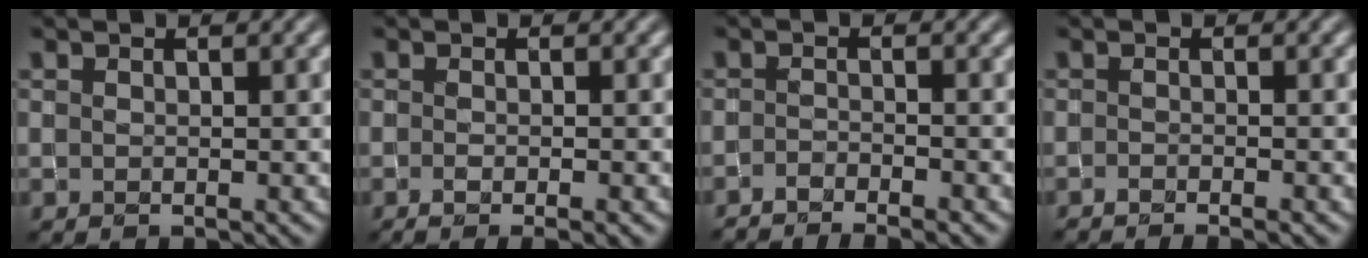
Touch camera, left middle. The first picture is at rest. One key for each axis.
{"total": 2.7, "fx": -1.0, "fy": 0.8, "fz": 2.4, "tx": -0.031, "ty": -0.006, "tz": -0.012}
{"total": 3.7, "fx": -3.1, "fy": 0.5, "fz": 2.1, "tx": -0.037, "ty": -0.001, "tz": -0.055}
{"total": 2.4, "fx": -1.7, "fy": 0.5, "fz": 1.6, "tx": -0.018, "ty": -0.001, "tz": -0.029}